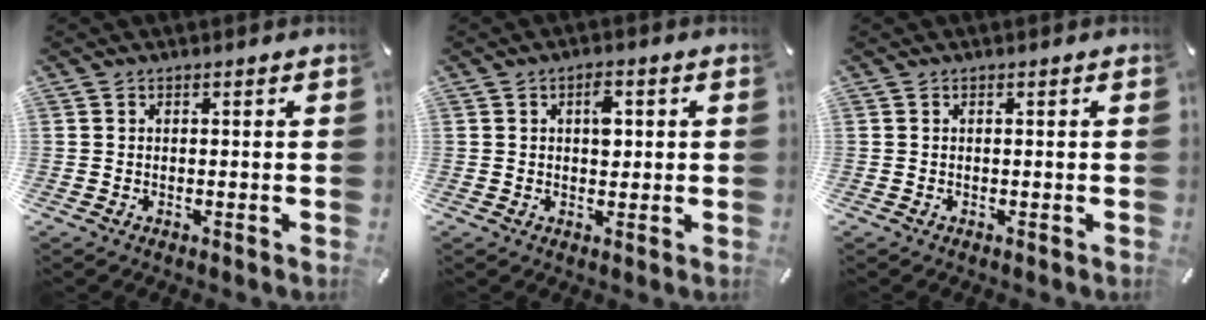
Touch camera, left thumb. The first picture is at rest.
{"total": 4.1, "force": [1.0, 2.5, 3.1], "torque": [-0.033, -0.005, 0.008]}
{"total": 0.0}